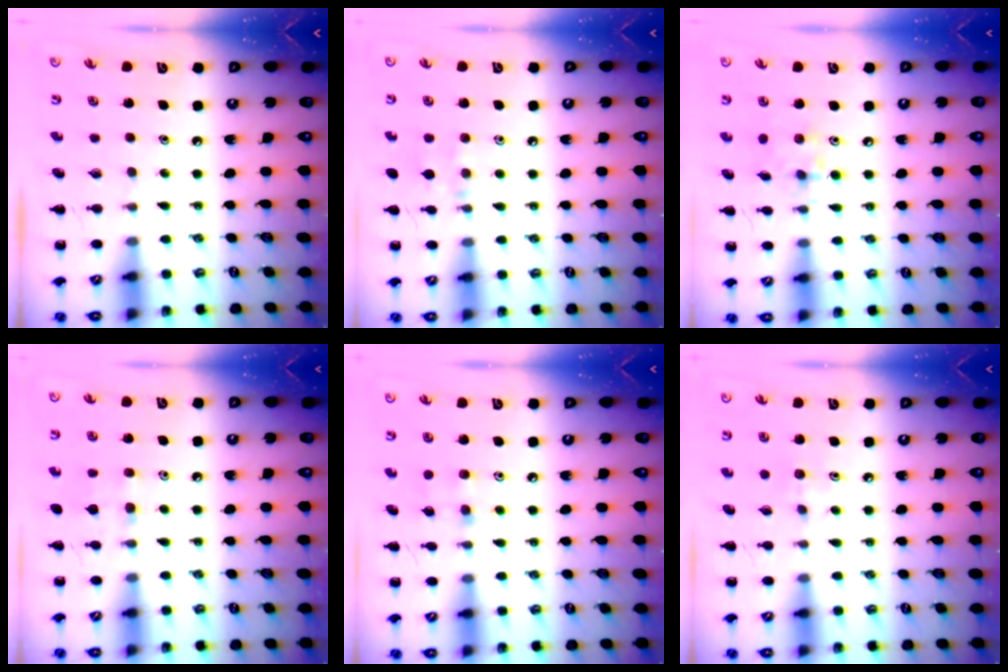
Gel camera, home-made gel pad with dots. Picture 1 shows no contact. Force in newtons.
{"total": 8.0, "press": 7.9, "slide": 1.3}
{"total": 5.9, "press": 5.9, "slide": 0.6}
{"total": 8.0, "press": 7.6, "slide": 2.7}
{"total": 4.8, "press": 4.6, "slide": 1.4}
{"total": 5.4, "press": 5.1, "slide": 1.9}